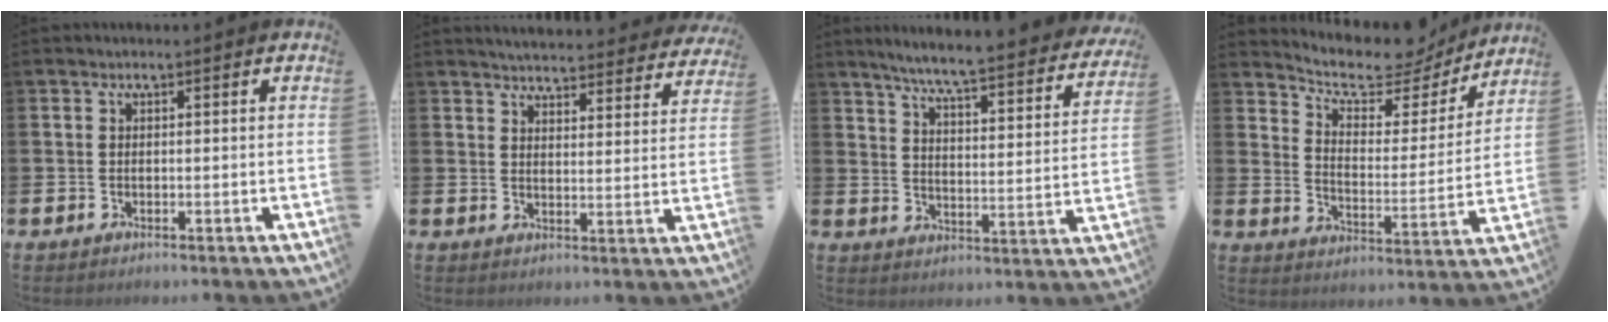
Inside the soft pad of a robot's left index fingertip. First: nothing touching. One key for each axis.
{"total": 4.8, "fx": 4.7, "fy": 0.6, "fz": 0.4, "tx": -0.019, "ty": -0.036, "tz": 0.082}
{"total": 6.5, "fx": 6.0, "fy": -0.2, "fz": 2.6, "tx": -0.069, "ty": -0.053, "tz": 0.095}
{"total": 8.0, "fx": 7.3, "fy": 2.7, "fz": 1.8, "tx": -0.064, "ty": -0.059, "tz": 0.122}